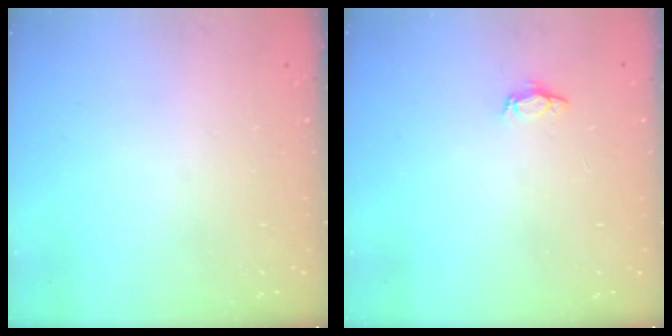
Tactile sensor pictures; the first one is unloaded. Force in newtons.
{"total": 3.5, "press": 3.4, "slide": 0.4}